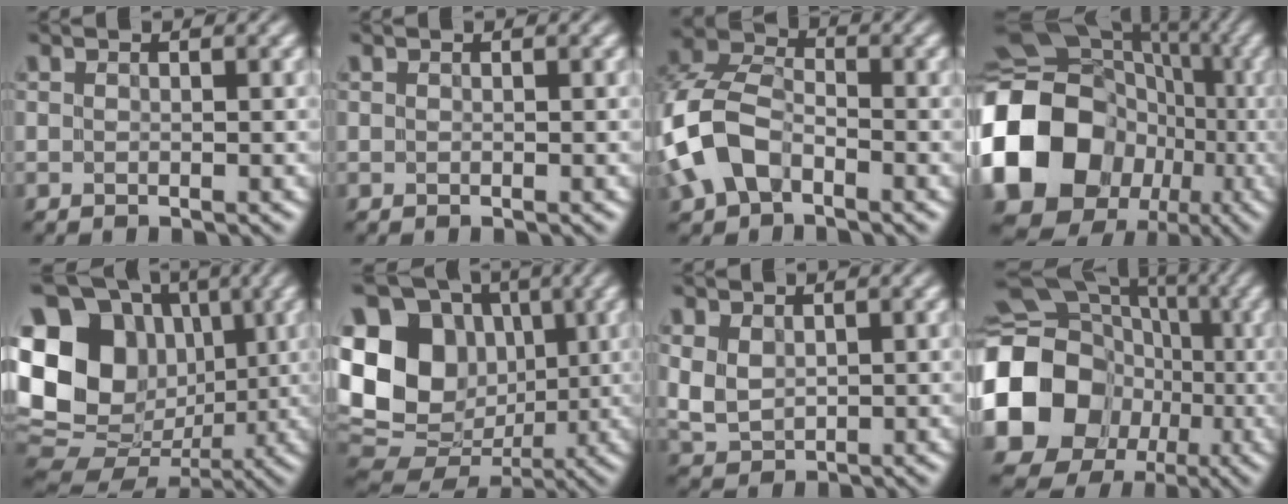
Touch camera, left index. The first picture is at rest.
{"total": 0.0}
{"total": 7.3, "force": [-2.6, 4.8, 4.8], "torque": [-0.113, 0.011, -0.063]}
{"total": 17.1, "force": [-3.4, 14.4, 8.5], "torque": [-0.198, -0.003, -0.073]}
{"total": 20.4, "force": [3.0, 17.1, 10.8], "torque": [-0.235, 0.036, 0.040]}
{"total": 16.1, "force": [1.8, 13.2, 9.0], "torque": [-0.202, 0.010, 0.034]}
{"total": 3.0, "force": [1.0, 2.2, 1.8], "torque": [-0.050, -0.003, 0.025]}
{"total": 15.9, "force": [-2.5, 14.0, 7.1], "torque": [-0.170, -0.021, -0.064]}